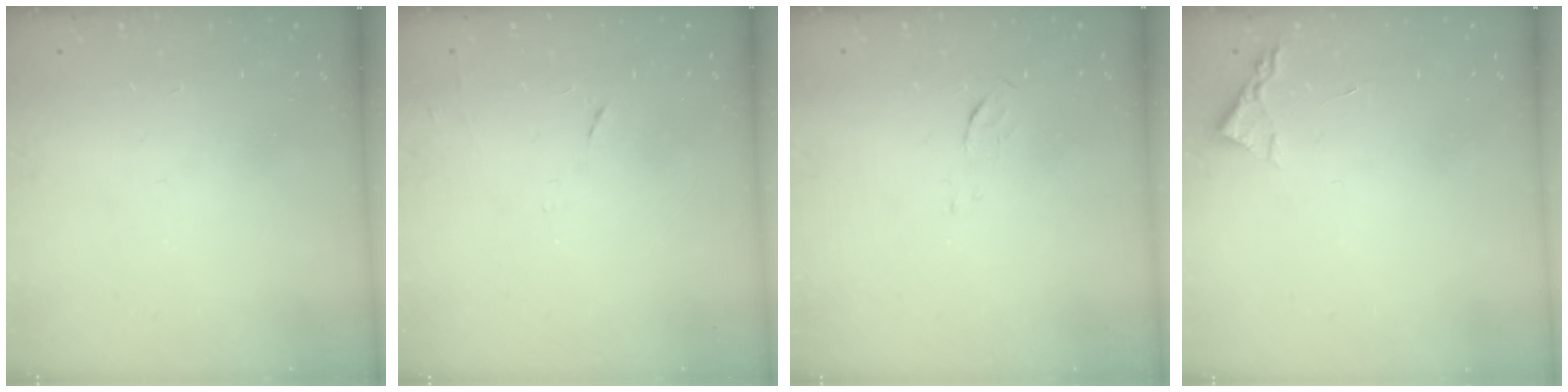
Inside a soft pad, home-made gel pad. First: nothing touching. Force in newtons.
{"total": 4.3, "press": 4.3, "slide": 0.6}
{"total": 3.9, "press": 3.7, "slide": 1.2}
{"total": 2.2, "press": 2.2, "slide": 0.3}